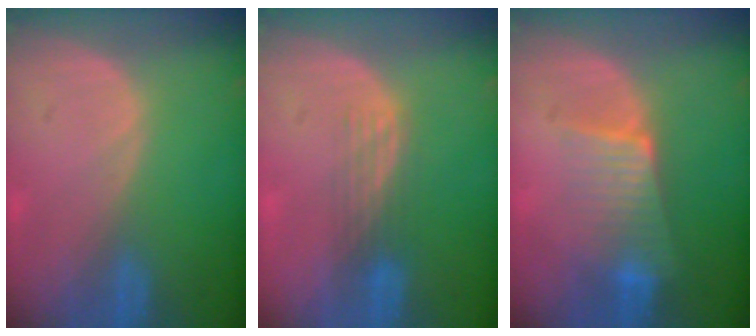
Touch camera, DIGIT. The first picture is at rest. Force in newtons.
{"total": 3.0, "press": 2.7, "slide": 1.3}
{"total": 6.5, "press": 5.8, "slide": 3.0}